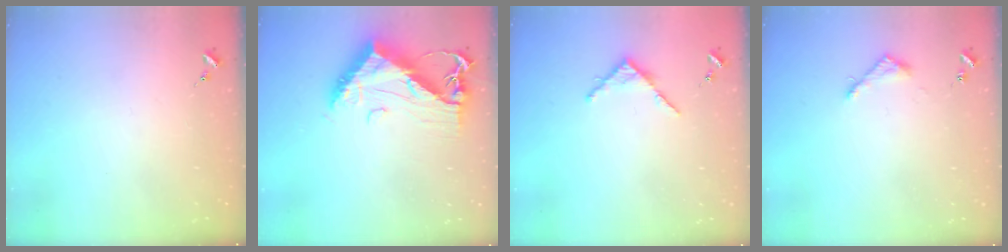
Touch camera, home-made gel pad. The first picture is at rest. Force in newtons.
{"total": 14.0, "press": 14.0, "slide": 1.3}
{"total": 4.9, "press": 4.9, "slide": 0.5}
{"total": 3.6, "press": 3.6, "slide": 0.4}